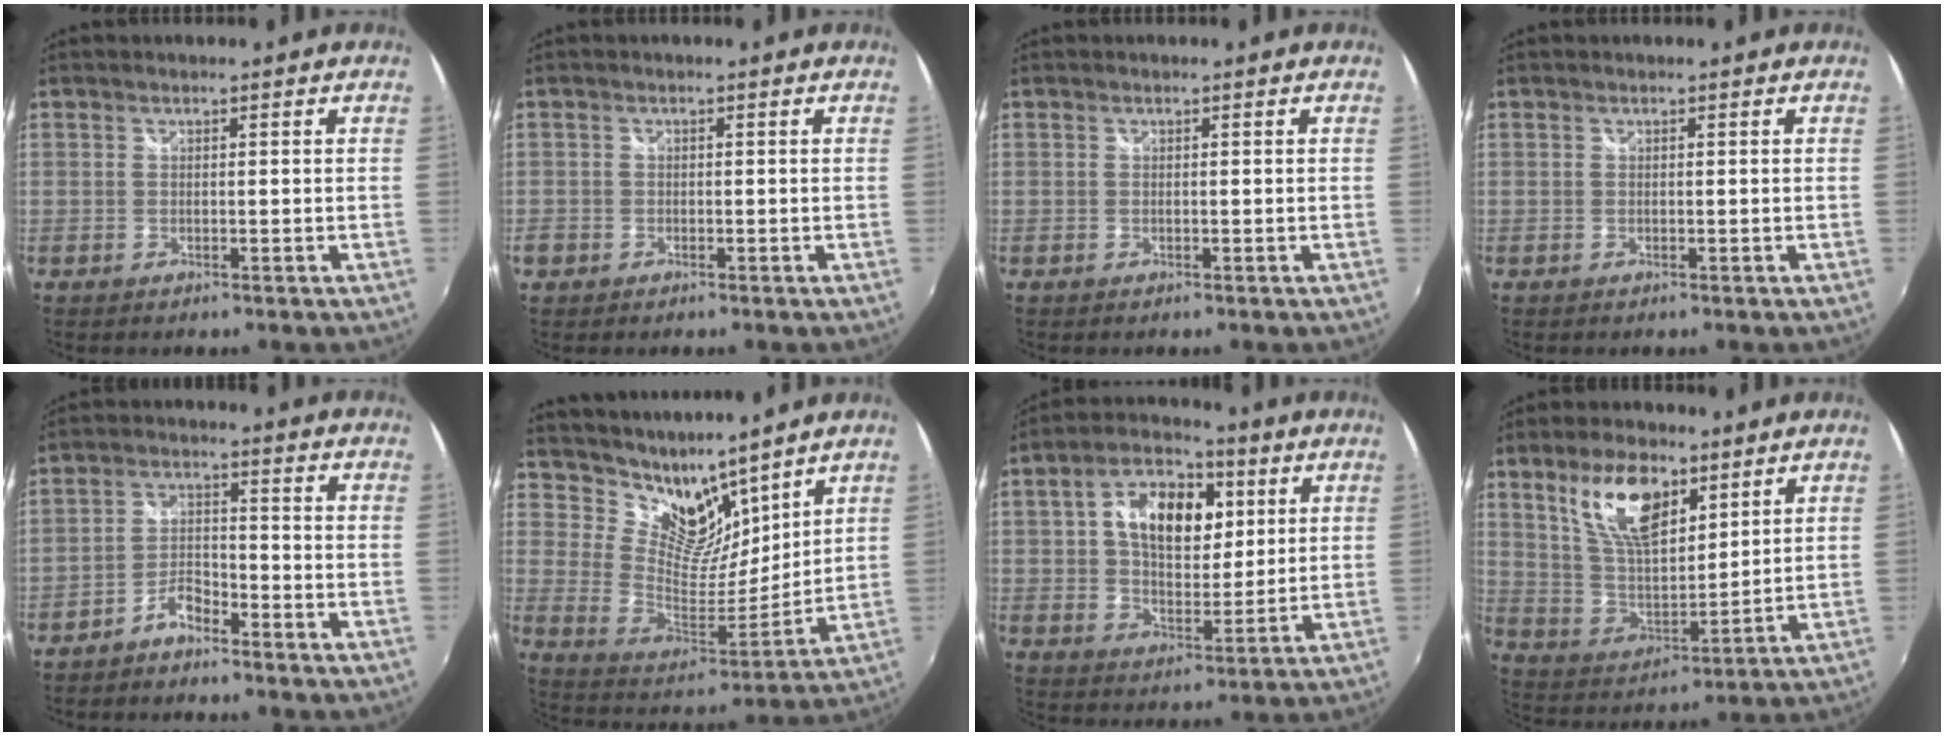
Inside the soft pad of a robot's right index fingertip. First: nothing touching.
{"total": 1.4, "force": [-0.5, 1.2, 0.2], "torque": [-0.008, 0.002, -0.008]}
{"total": 0.0}
{"total": 0.0}
{"total": 4.4, "force": [-3.7, 1.4, 2.0], "torque": [-0.050, 0.015, -0.070]}
{"total": 12.0, "force": [10.0, 5.3, 4.0], "torque": [-0.076, -0.017, 0.191]}
{"total": 14.4, "force": [4.0, 8.8, 10.6], "torque": [-0.189, 0.027, 0.066]}
{"total": 13.7, "force": [7.6, 6.1, 9.6], "torque": [-0.176, 0.011, 0.153]}